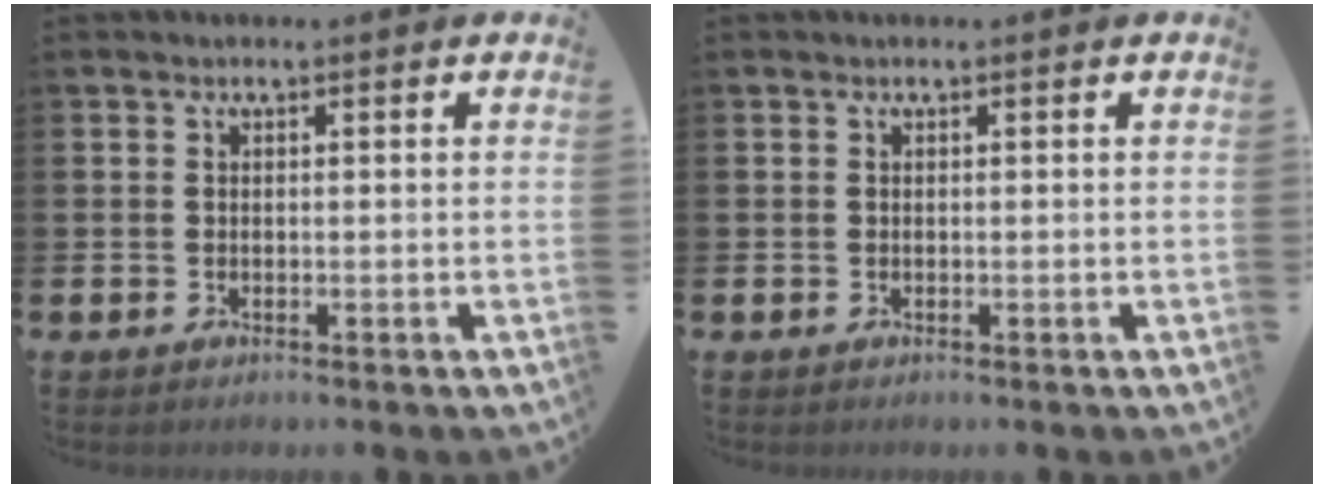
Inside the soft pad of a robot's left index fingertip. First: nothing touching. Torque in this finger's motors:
{"motor_torque": [-0.02, 0.01, 0.00, 0.00]}